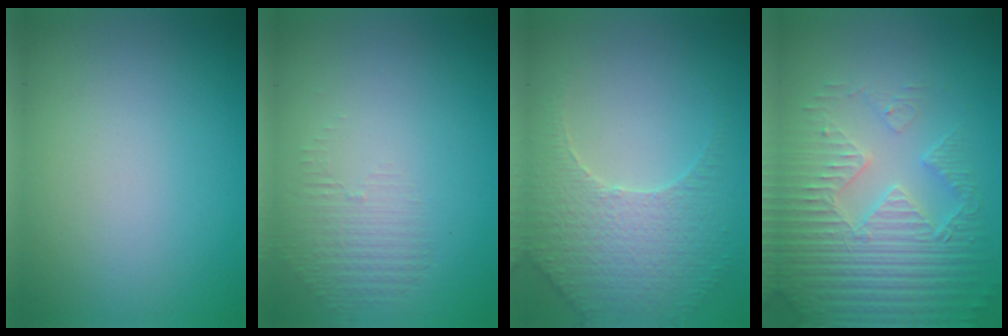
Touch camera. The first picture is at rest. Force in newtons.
{"total": 1.4, "press": 0.1, "slide": 1.4}
{"total": 3.7, "press": 3.5, "slide": 1.2}
{"total": 5.0, "press": 4.7, "slide": 1.8}